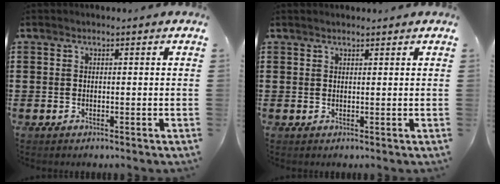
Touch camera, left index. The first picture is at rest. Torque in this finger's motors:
{"motor_torque": [2.15, -0.02, 0.14, 0.00]}